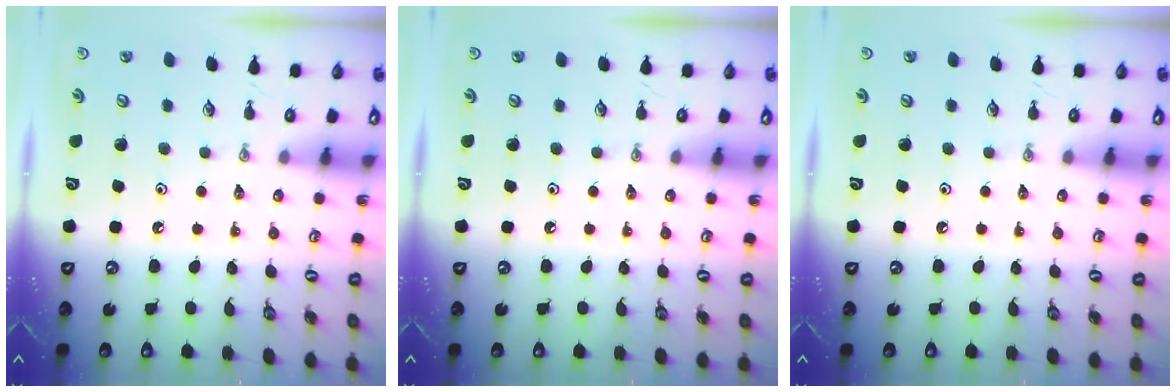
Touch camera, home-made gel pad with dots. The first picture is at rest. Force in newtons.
{"total": 0.0}
{"total": 0.0}